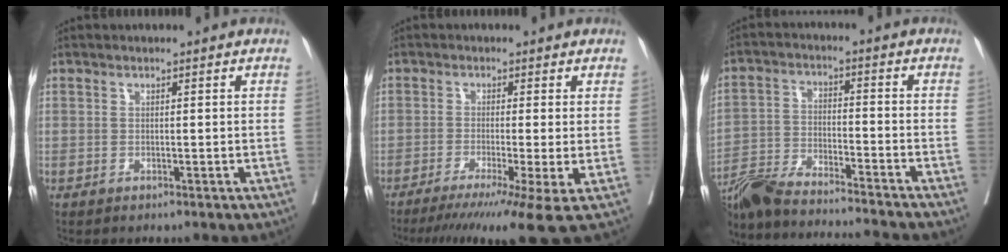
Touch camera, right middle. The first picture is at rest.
{"total": 9.3, "force": [-6.0, -1.5, 6.9], "torque": [-0.094, -0.024, -0.092]}
{"total": 18.7, "force": [-17.3, 0.3, 7.0], "torque": [-0.136, -0.020, -0.279]}